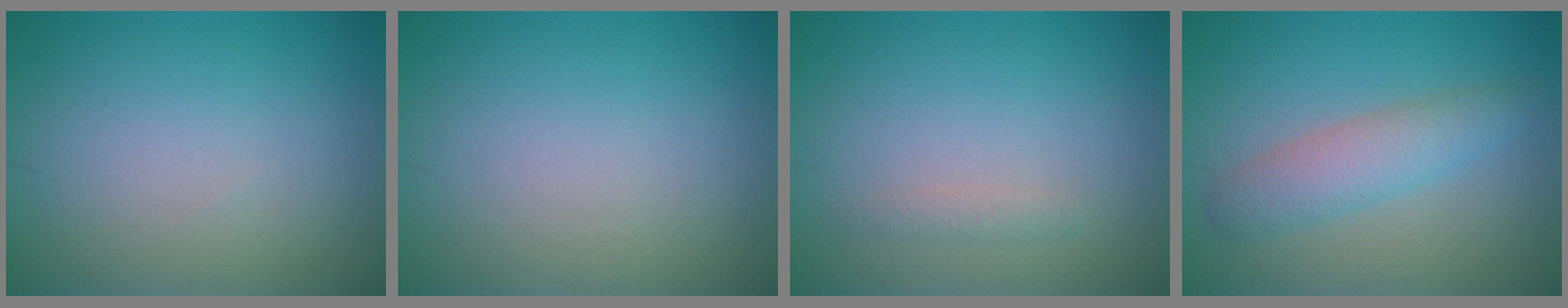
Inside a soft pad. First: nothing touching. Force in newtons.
{"total": 0.0}
{"total": 0.8, "press": 0.8, "slide": 0.0}
{"total": 3.5, "press": 3.5, "slide": 0.2}